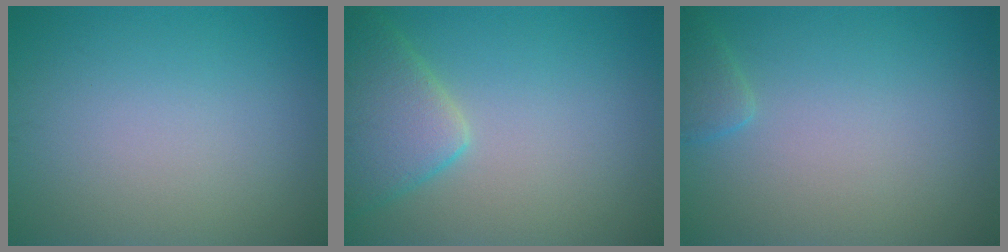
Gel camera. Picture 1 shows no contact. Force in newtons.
{"total": 5.0, "press": 4.9, "slide": 0.5}
{"total": 1.4, "press": 1.4, "slide": 0.1}